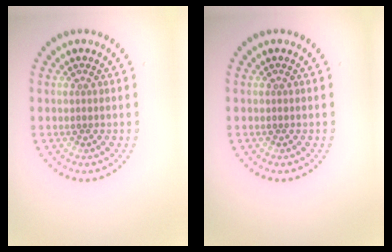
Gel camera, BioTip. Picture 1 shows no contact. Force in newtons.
{"total": 0.0}